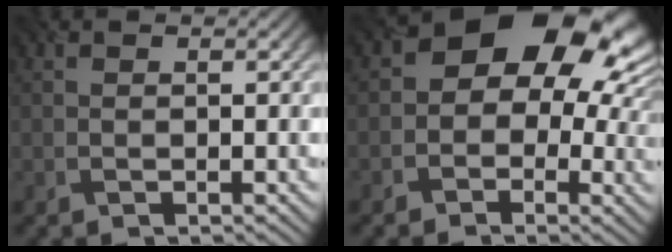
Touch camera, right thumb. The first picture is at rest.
{"total": 13.3, "force": [2.7, 9.1, 9.3], "torque": [-0.106, 0.001, 0.032]}